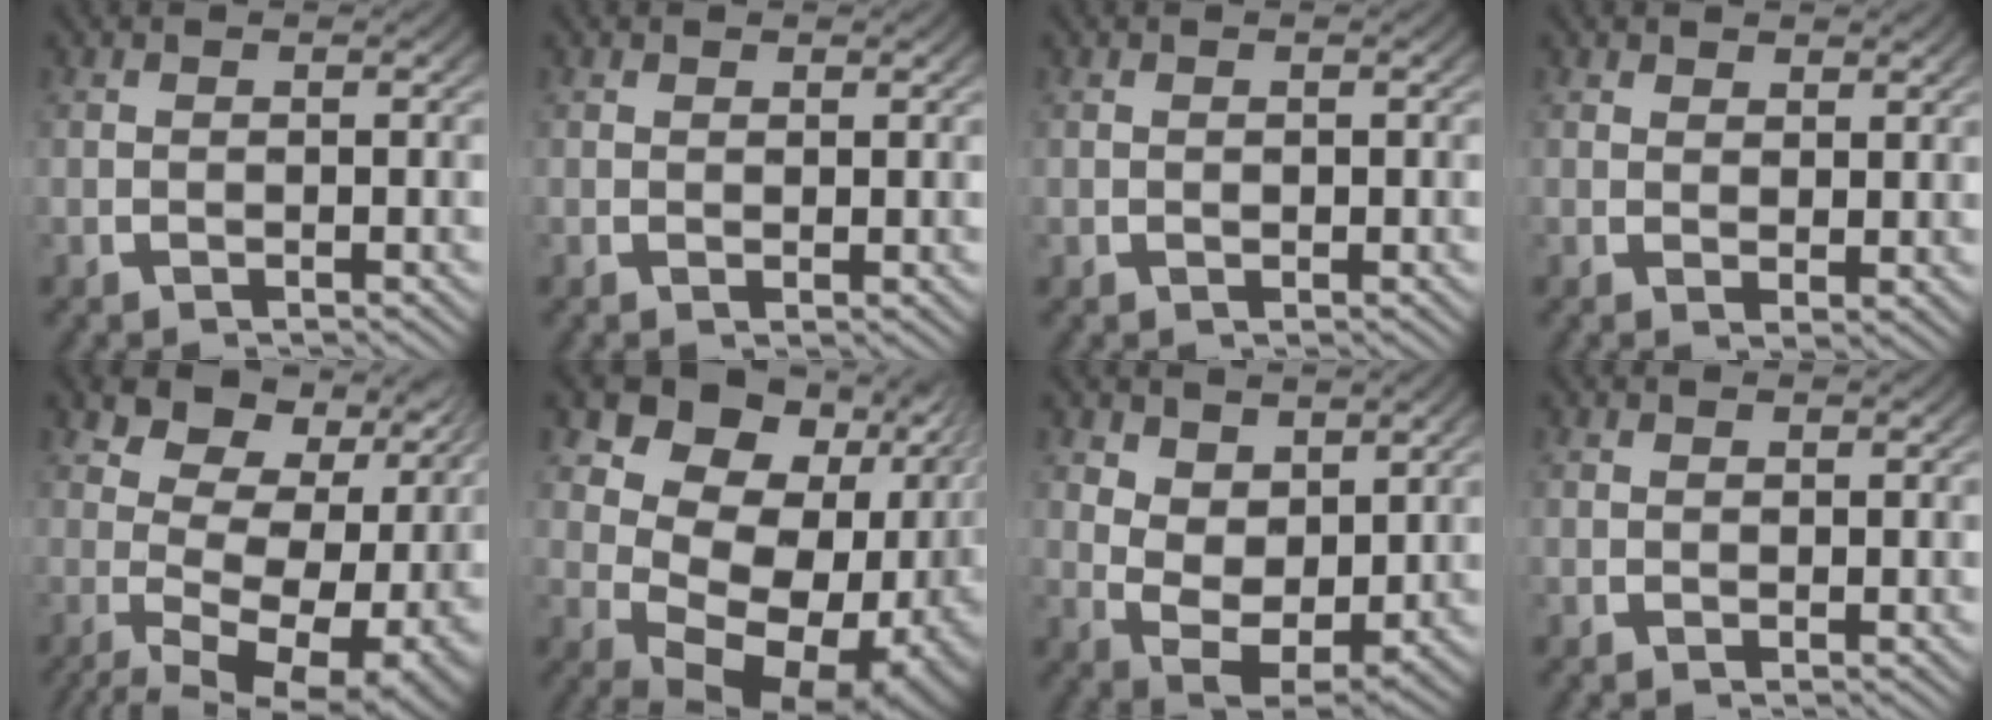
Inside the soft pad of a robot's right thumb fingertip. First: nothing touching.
{"total": 0.8, "force": [0.7, 0.4, 0.2], "torque": [0.003, -0.004, 0.015]}
{"total": 0.6, "force": [0.2, 0.5, 0.2], "torque": [-0.005, -0.004, 0.006]}
{"total": 2.0, "force": [1.7, 0.9, 0.8], "torque": [-0.004, -0.006, 0.030]}
{"total": 12.9, "force": [-0.5, 7.6, 10.4], "torque": [-0.171, -0.045, 0.010]}
{"total": 17.3, "force": [-0.9, 12.1, 12.4], "torque": [-0.214, -0.049, 0.003]}
{"total": 7.0, "force": [-0.2, 4.9, 4.9], "torque": [-0.119, -0.051, 0.017]}
{"total": 0.5, "force": [0.5, 0.3, 0.1], "torque": [0.003, -0.002, 0.010]}